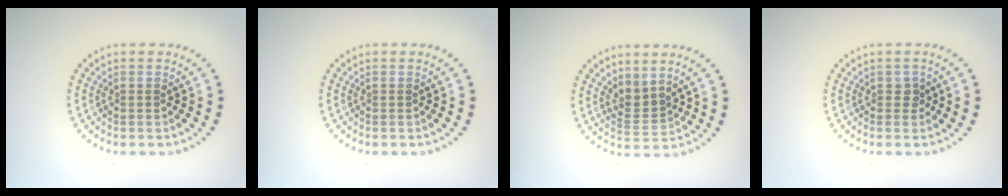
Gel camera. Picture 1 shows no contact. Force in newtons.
{"total": 0.0}
{"total": 2.2, "press": 1.6, "slide": 1.6}
{"total": 0.8, "press": 0.8, "slide": 0.3}